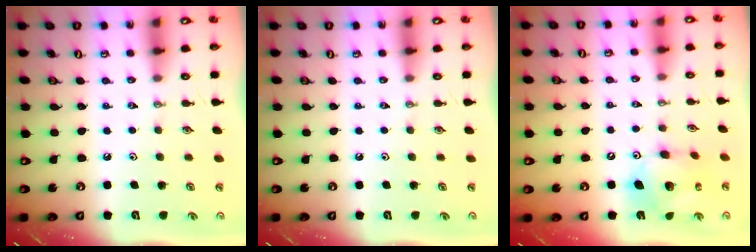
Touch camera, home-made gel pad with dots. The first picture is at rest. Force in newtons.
{"total": 0.0}
{"total": 12.5, "press": 12.5, "slide": 1.3}